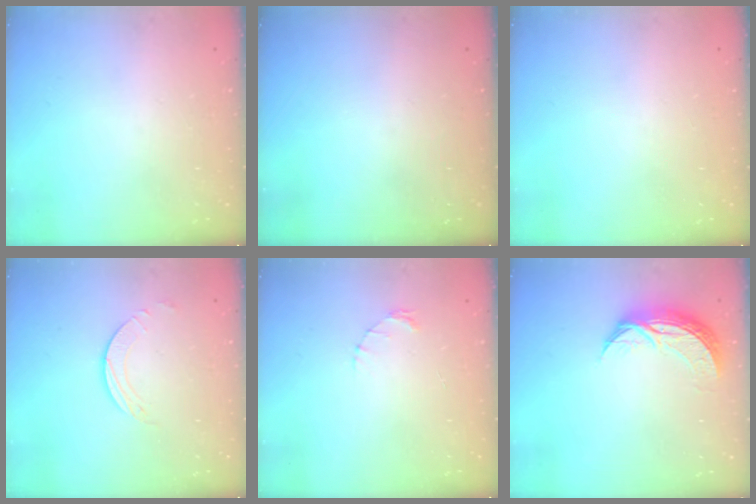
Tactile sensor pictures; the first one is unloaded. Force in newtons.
{"total": 0.0}
{"total": 0.0}
{"total": 2.0, "press": 1.9, "slide": 0.3}
{"total": 1.6, "press": 1.5, "slide": 0.3}
{"total": 10.1, "press": 10.1, "slide": 0.3}